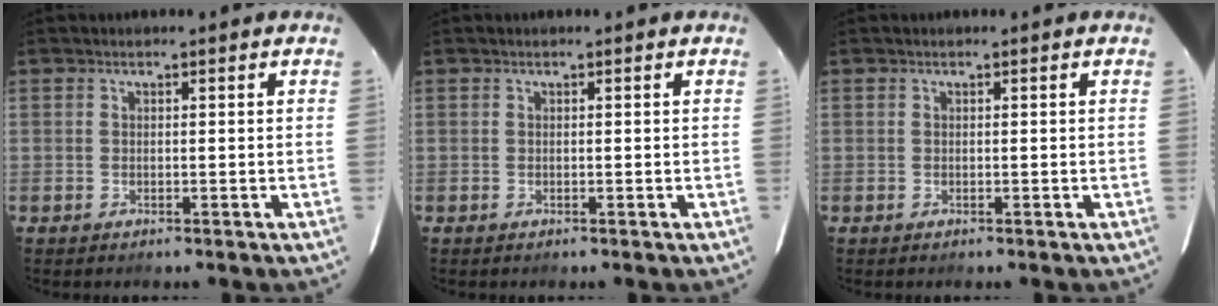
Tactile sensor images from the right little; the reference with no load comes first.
{"total": 0.0}
{"total": 0.0}